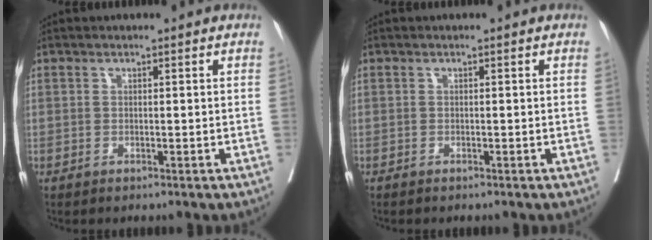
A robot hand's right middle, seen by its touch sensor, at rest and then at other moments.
{"total": 0.0}